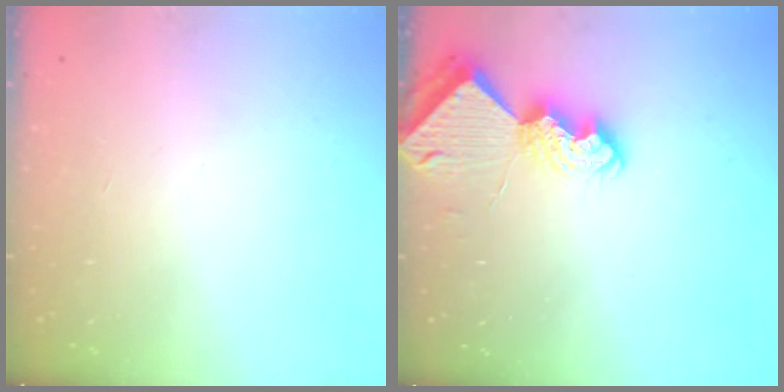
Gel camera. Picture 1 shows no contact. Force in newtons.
{"total": 7.8, "press": 7.7, "slide": 0.7}